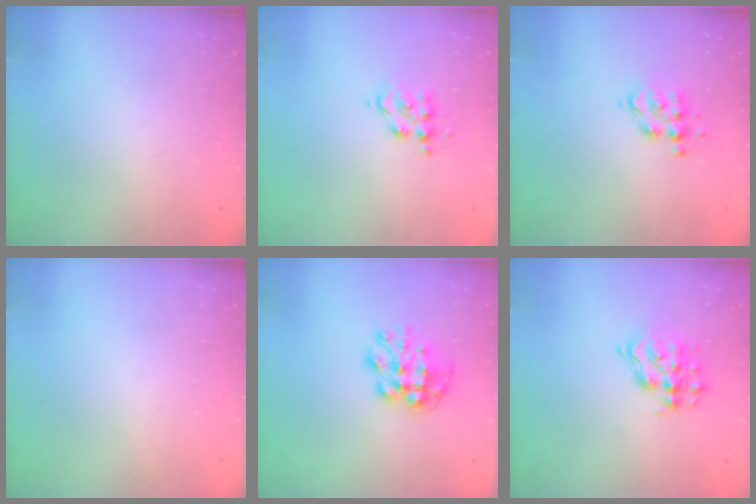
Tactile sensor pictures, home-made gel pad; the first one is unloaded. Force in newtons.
{"total": 8.3, "press": 8.3, "slide": 0.5}
{"total": 8.3, "press": 8.3, "slide": 0.5}
{"total": 0.0}
{"total": 9.8, "press": 9.8, "slide": 0.7}
{"total": 10.7, "press": 10.7, "slide": 0.8}